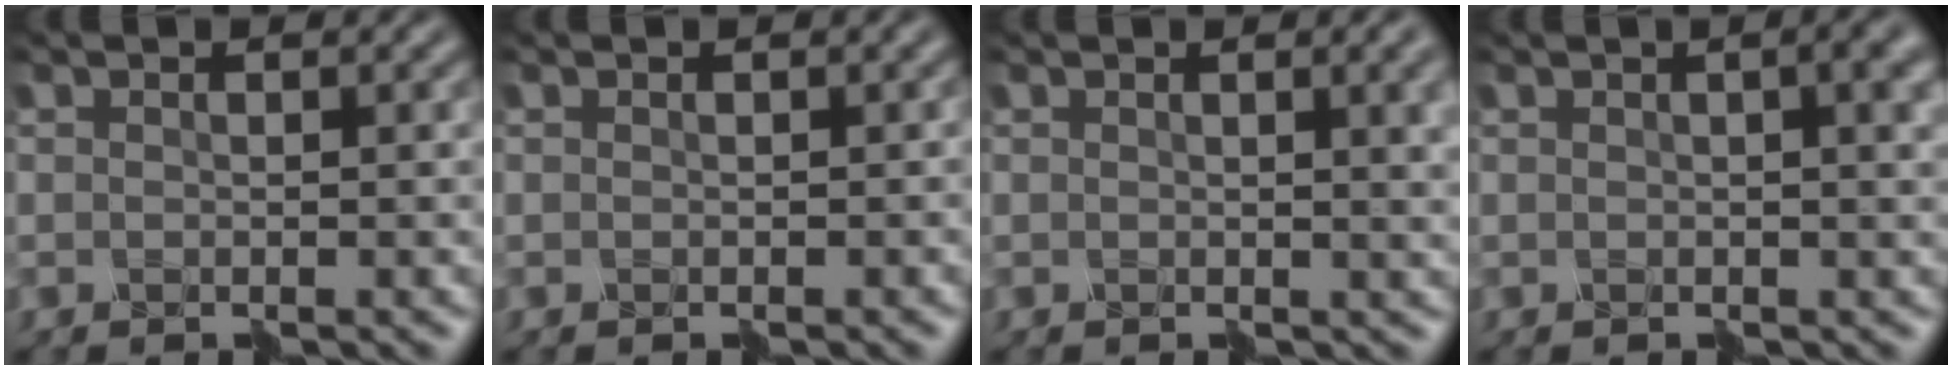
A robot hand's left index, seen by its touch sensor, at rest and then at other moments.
{"total": 0.9, "force": [-0.6, 0.5, 0.5], "torque": [-0.003, 0.003, -0.007]}
{"total": 6.4, "force": [1.9, 3.0, 5.4], "torque": [-0.033, 0.013, 0.025]}
{"total": 6.5, "force": [1.5, 3.2, 5.5], "torque": [-0.032, 0.025, 0.017]}